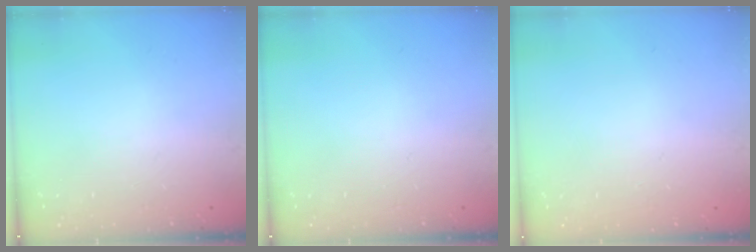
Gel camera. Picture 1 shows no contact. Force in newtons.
{"total": 0.0}
{"total": 0.0}